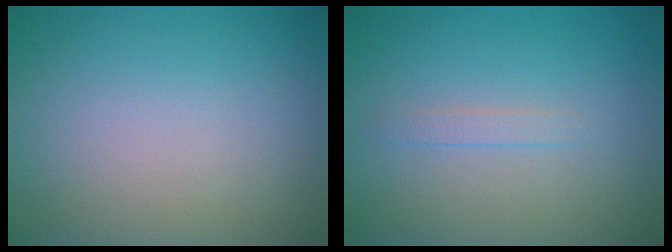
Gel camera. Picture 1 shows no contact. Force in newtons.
{"total": 0.8, "press": 0.8, "slide": 0.2}